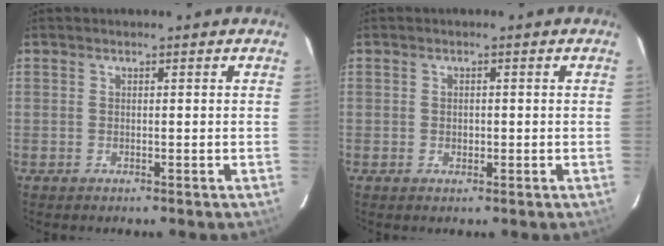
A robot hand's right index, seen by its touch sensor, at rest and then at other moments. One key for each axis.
{"total": 1.3, "fx": -0.2, "fy": 1.2, "fz": 0.5, "tx": -0.006, "ty": 0.001, "tz": -0.002}